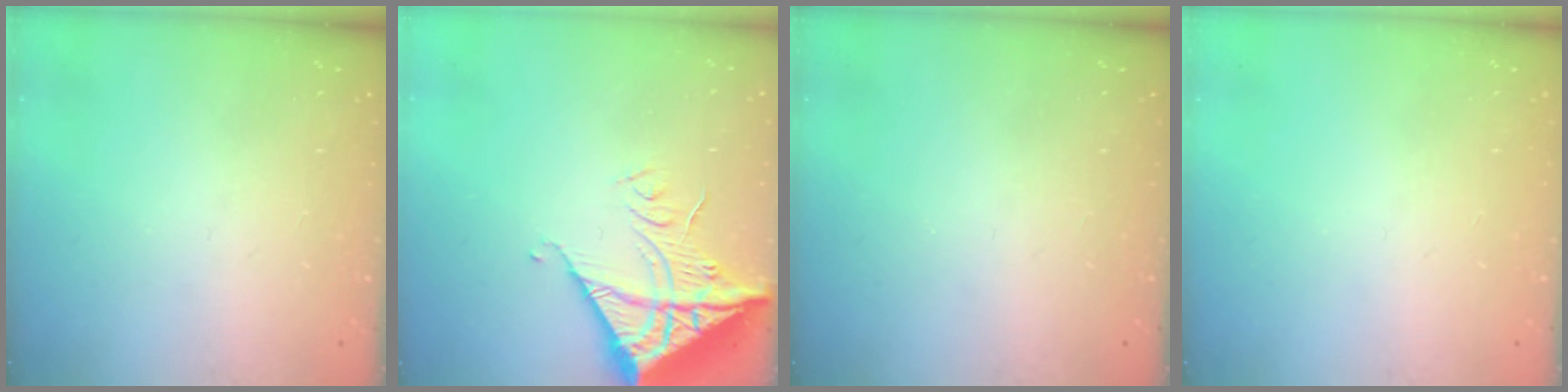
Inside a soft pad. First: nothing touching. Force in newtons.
{"total": 15.7, "press": 15.6, "slide": 1.8}
{"total": 0.0}
{"total": 0.0}